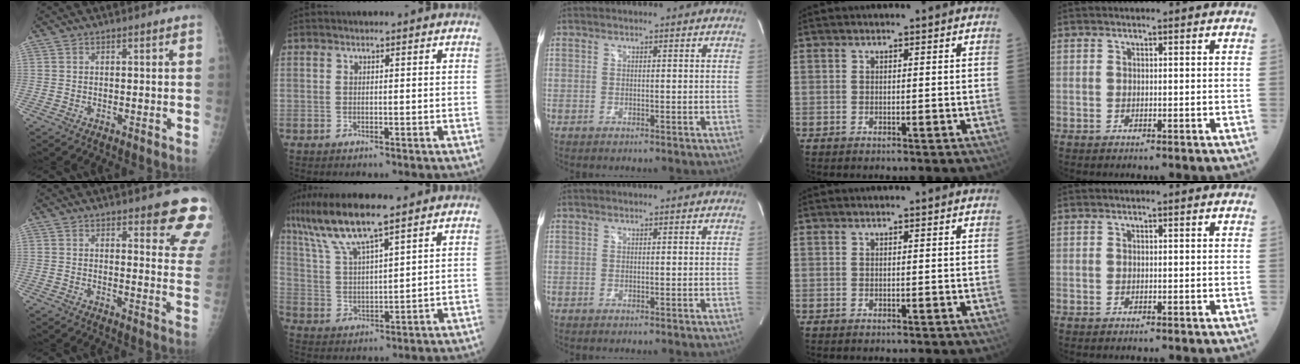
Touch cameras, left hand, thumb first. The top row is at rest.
{"thumb": {"total": 12.0, "force": [9.0, 3.2, 7.2], "torque": [-0.039, -0.051, 0.089]}, "index": {"total": 9.8, "force": [7.6, 0.3, 6.2], "torque": [-0.130, 0.009, 0.148]}}